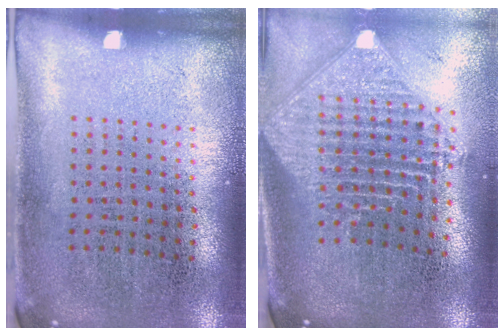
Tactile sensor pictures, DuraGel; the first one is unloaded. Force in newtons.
{"total": 2.3, "press": 1.8, "slide": 1.5}